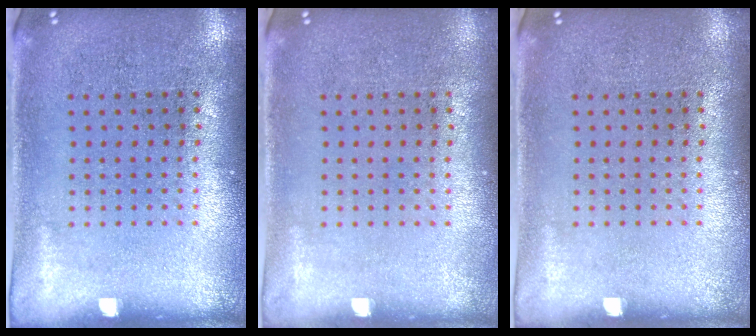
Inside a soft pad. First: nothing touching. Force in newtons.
{"total": 0.0}
{"total": 0.0}